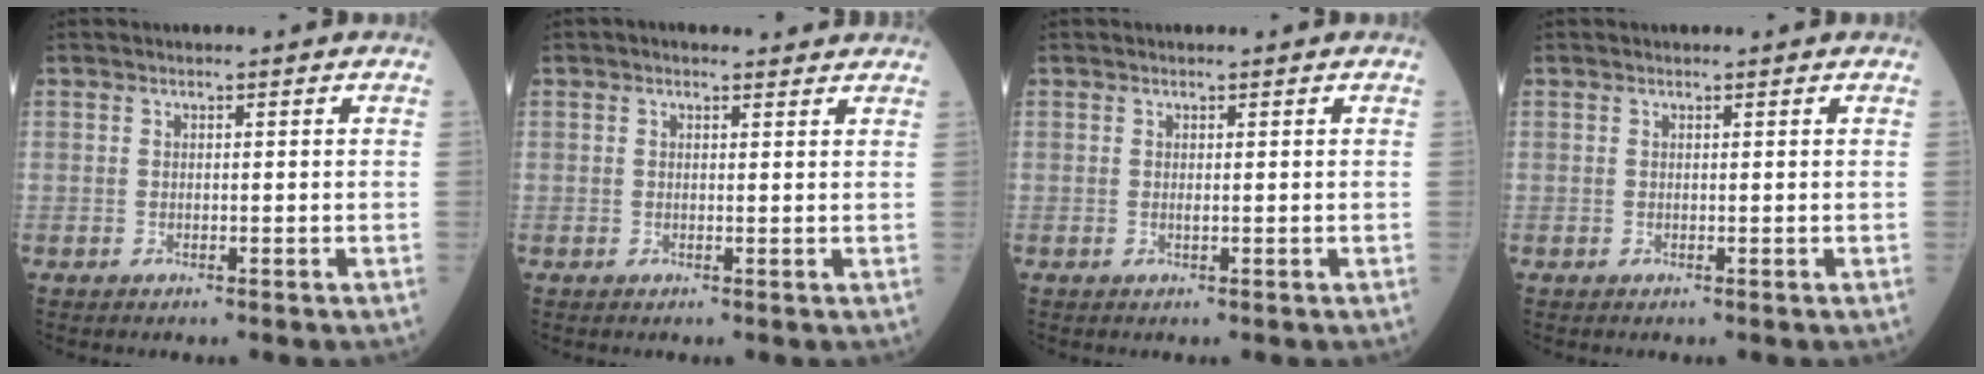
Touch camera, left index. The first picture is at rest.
{"total": 3.4, "force": [2.9, 1.1, 1.5], "torque": [-0.022, 0.020, 0.032]}
{"total": 0.7, "force": [0.4, 0.1, 0.6], "torque": [-0.015, 0.004, 0.005]}
{"total": 1.3, "force": [1.1, 0.1, 0.5], "torque": [-0.010, 0.011, 0.016]}